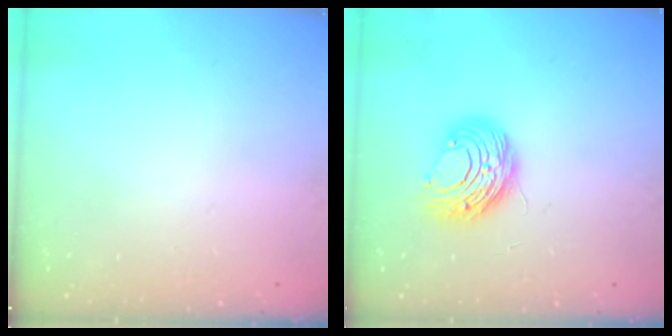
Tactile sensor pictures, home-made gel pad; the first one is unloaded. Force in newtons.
{"total": 9.1, "press": 9.1, "slide": 0.5}